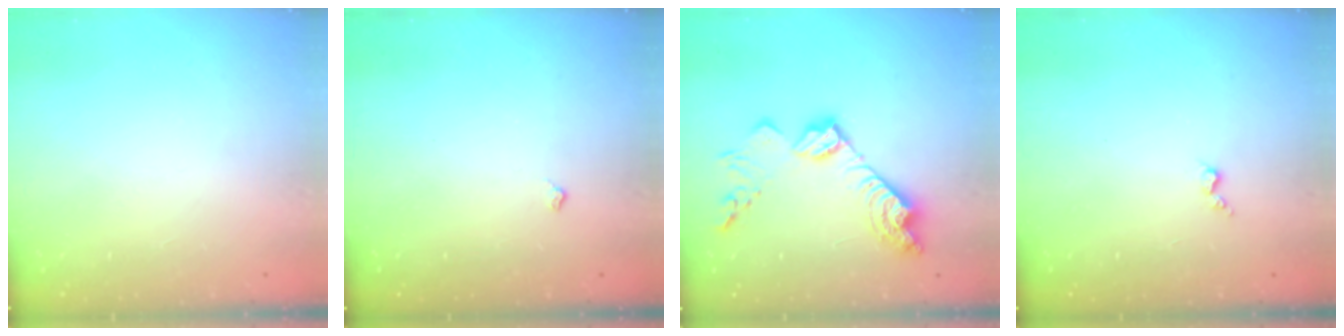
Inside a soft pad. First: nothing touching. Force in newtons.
{"total": 3.0, "press": 3.0, "slide": 0.5}
{"total": 17.2, "press": 17.1, "slide": 1.2}
{"total": 2.4, "press": 2.4, "slide": 0.5}